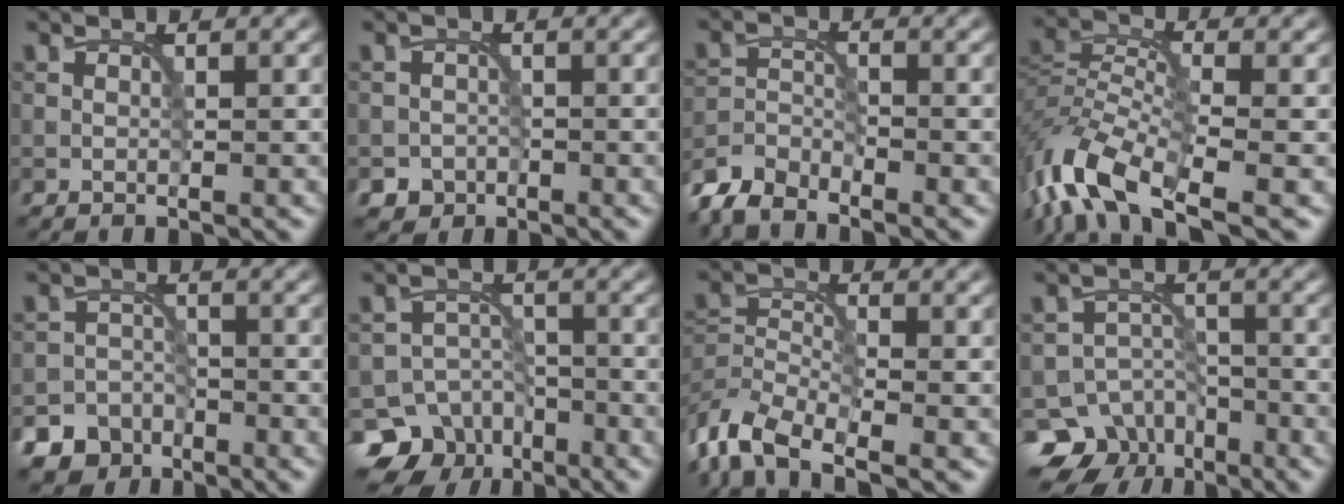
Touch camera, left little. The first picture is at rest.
{"total": 1.7, "force": [-1.1, 1.3, 0.1], "torque": [0.007, 0.002, -0.021]}
{"total": 3.9, "force": [-3.6, 1.1, 1.1], "torque": [-0.021, -0.003, -0.083]}
{"total": 9.7, "force": [-6.0, 3.5, 6.8], "torque": [-0.139, -0.001, -0.128]}
{"total": 7.4, "force": [-5.5, 4.9, 0.6], "torque": [0.007, -0.018, -0.100]}
{"total": 8.4, "force": [-5.6, 6.0, 1.7], "torque": [-0.014, -0.006, -0.091]}
{"total": 6.2, "force": [-4.5, 2.5, 3.5], "torque": [-0.069, -0.005, -0.098]}
{"total": 8.3, "force": [-5.7, 5.8, 1.7], "torque": [-0.012, -0.004, -0.091]}